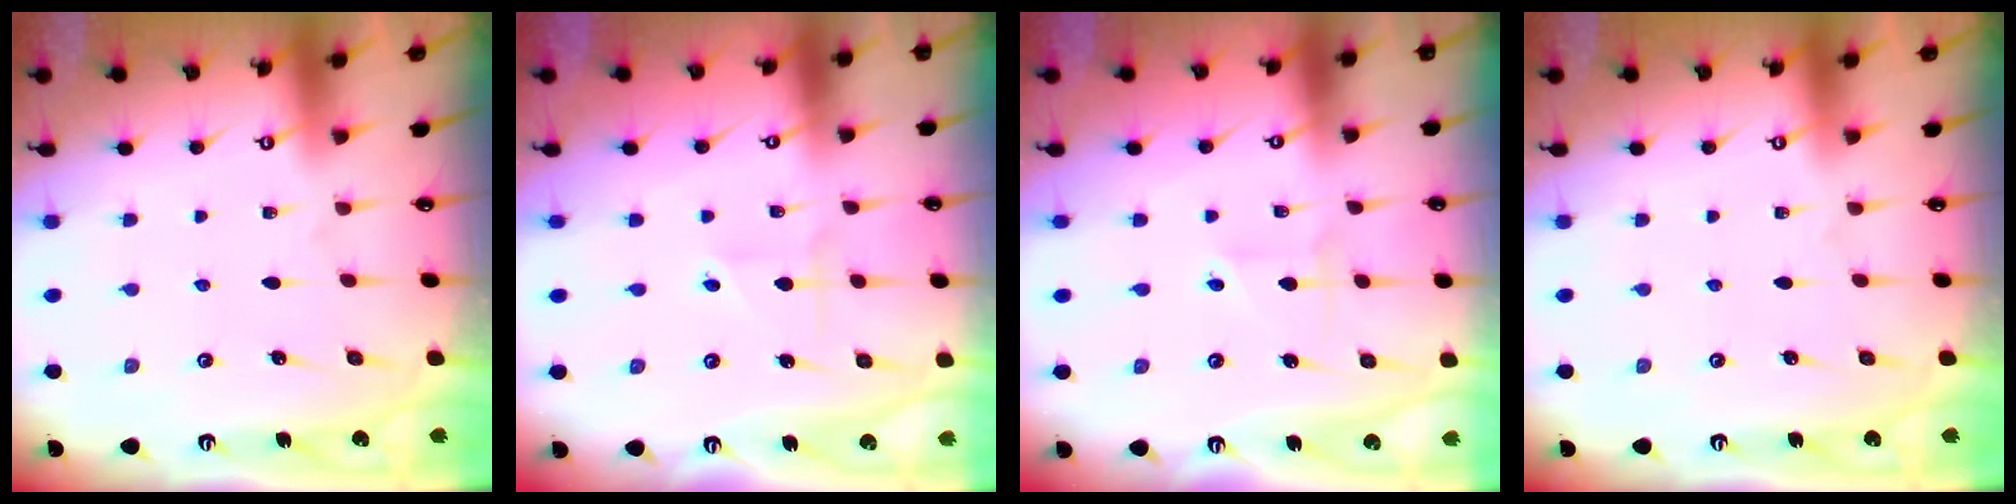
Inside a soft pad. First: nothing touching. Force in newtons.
{"total": 1.8, "press": 1.8, "slide": 0.1}
{"total": 1.7, "press": 1.7, "slide": 0.2}
{"total": 0.0}